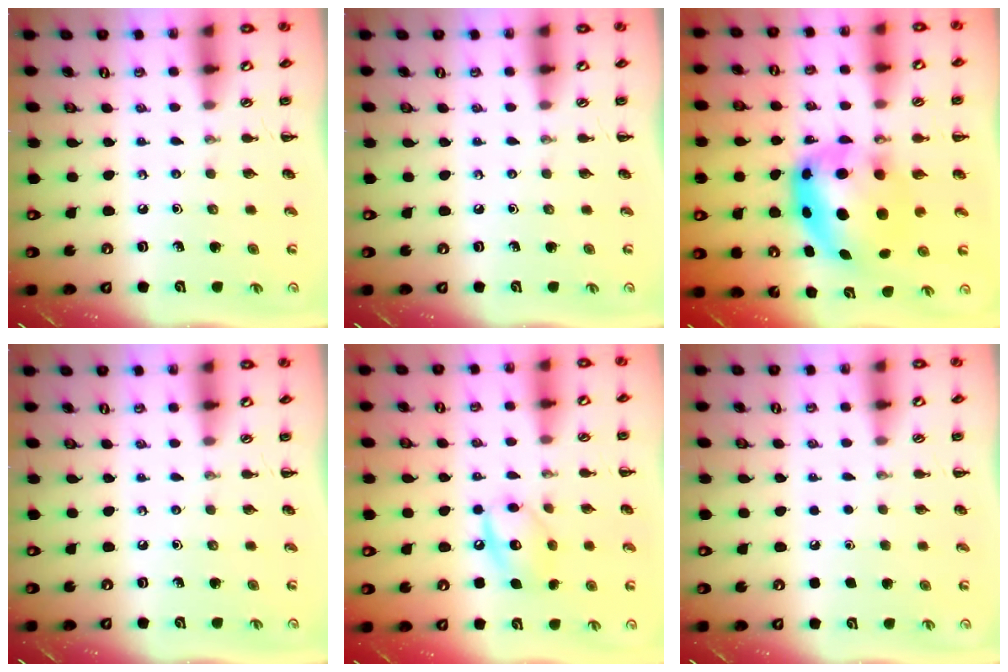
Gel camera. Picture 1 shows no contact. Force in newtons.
{"total": 0.0}
{"total": 8.6, "press": 8.4, "slide": 1.9}
{"total": 0.0}
{"total": 11.3, "press": 11.3, "slide": 1.0}
{"total": 1.7, "press": 1.7, "slide": 0.1}